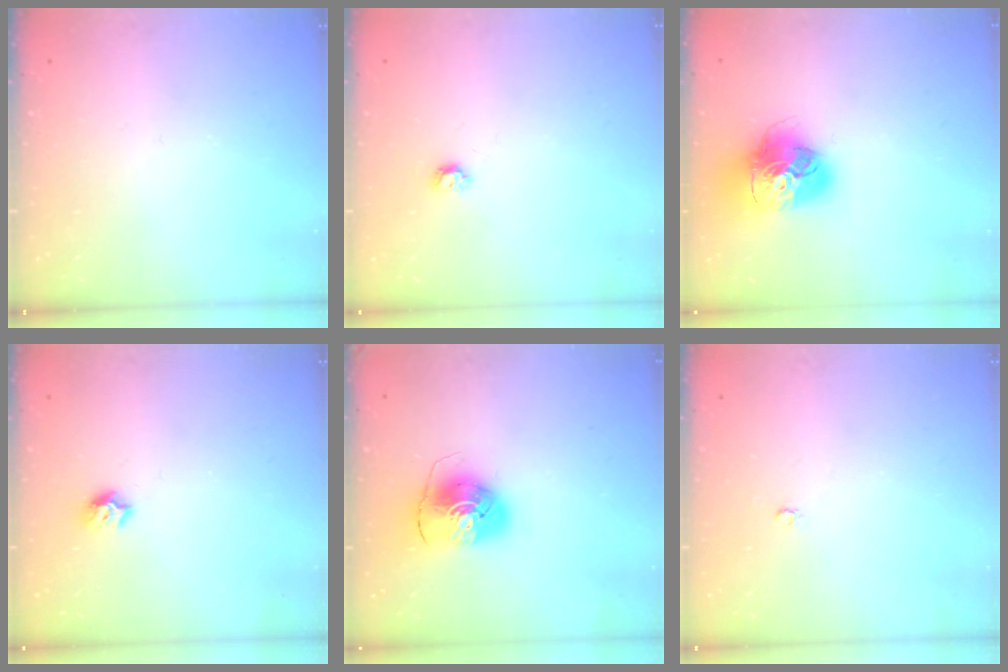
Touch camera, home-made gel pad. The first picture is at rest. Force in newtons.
{"total": 3.8, "press": 3.7, "slide": 0.6}
{"total": 17.5, "press": 17.4, "slide": 1.9}
{"total": 6.7, "press": 6.7, "slide": 0.8}
{"total": 9.3, "press": 9.2, "slide": 1.1}
{"total": 2.0, "press": 2.0, "slide": 0.4}